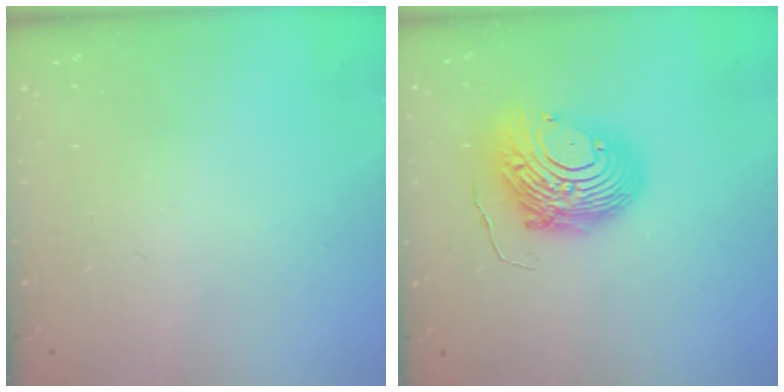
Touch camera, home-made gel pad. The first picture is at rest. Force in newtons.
{"total": 15.1, "press": 15.1, "slide": 1.6}